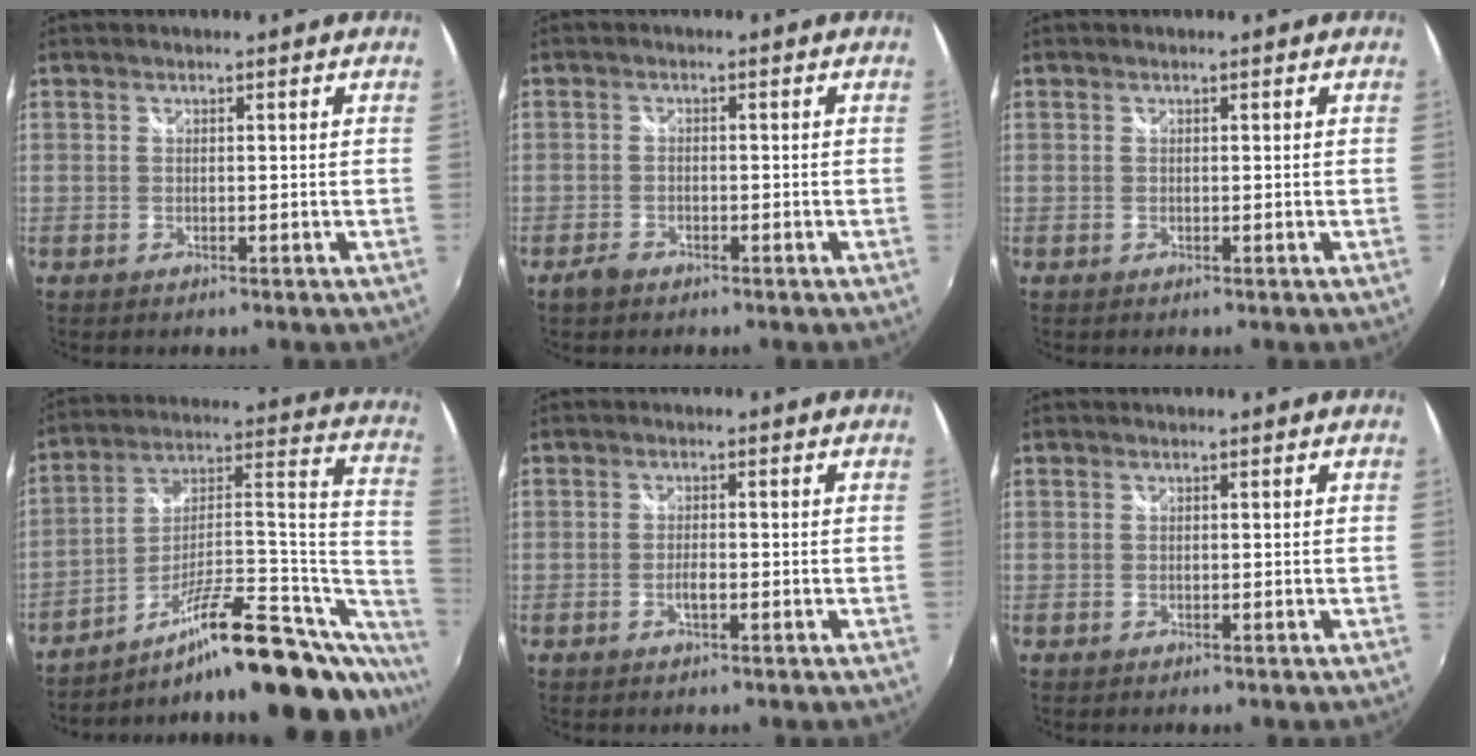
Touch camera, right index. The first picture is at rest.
{"total": 2.7, "force": [-2.0, 1.4, 1.1], "torque": [-0.030, -0.001, -0.039]}
{"total": 0.0}
{"total": 29.6, "force": [-19.2, 8.1, 21.1], "torque": [-0.252, 0.024, -0.283]}
{"total": 1.8, "force": [-0.8, 0.5, 1.6], "torque": [-0.034, 0.000, -0.014]}
{"total": 0.0}